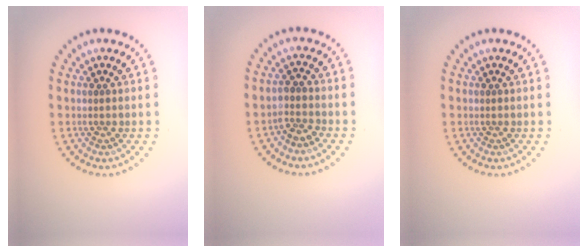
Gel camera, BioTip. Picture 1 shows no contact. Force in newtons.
{"total": 1.3, "press": 1.2, "slide": 0.6}
{"total": 0.0}